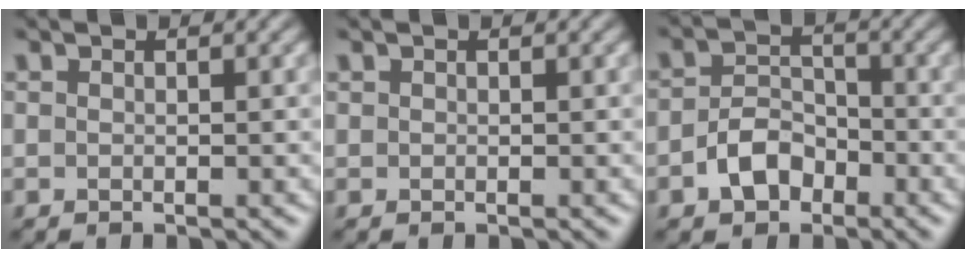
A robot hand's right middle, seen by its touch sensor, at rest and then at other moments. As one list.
[{"total": 0.0}, {"total": 3.5, "force": [-2.0, 2.4, 1.6], "torque": [-0.027, 0.004, -0.039]}]